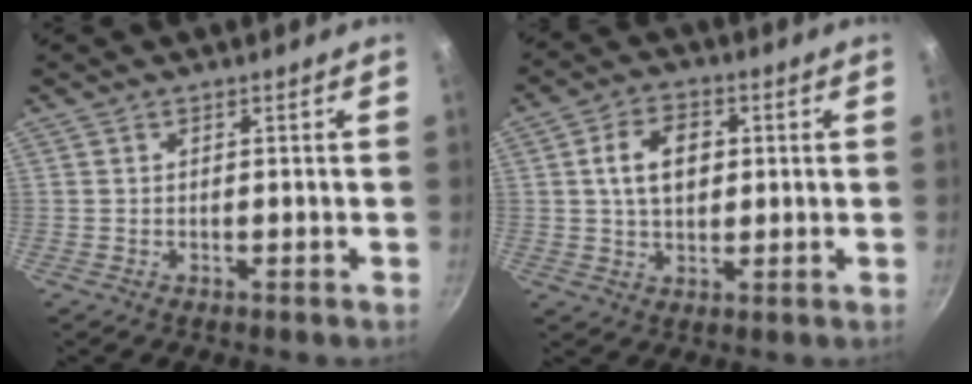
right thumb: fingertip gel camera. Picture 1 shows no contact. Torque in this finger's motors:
{"motor_torque": [-0.93, 1.00, 0.99, 0.27, 0.06]}